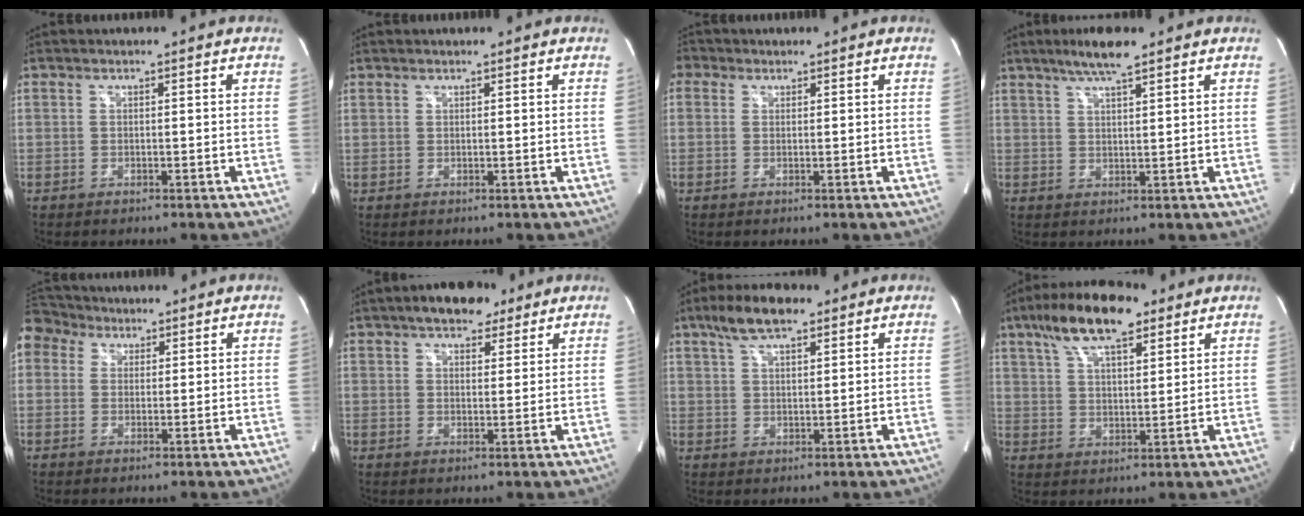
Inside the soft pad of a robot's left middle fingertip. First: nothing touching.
{"total": 0.8, "force": [0.6, 0.5, 0.0], "torque": [0.004, 0.003, 0.008]}
{"total": 2.7, "force": [1.1, 2.3, 0.9], "torque": [-0.022, 0.018, 0.020]}
{"total": 5.8, "force": [4.3, 0.4, 3.9], "torque": [-0.077, 0.008, 0.076]}
{"total": 6.0, "force": [3.9, 4.5, 1.1], "torque": [-0.029, 0.041, 0.079]}
{"total": 7.3, "force": [5.1, 3.3, 4.0], "torque": [-0.060, 0.018, 0.079]}
{"total": 7.4, "force": [5.1, 2.4, 4.8], "torque": [-0.096, 0.017, 0.092]}
{"total": 13.0, "force": [8.4, 3.9, 9.0], "torque": [-0.169, 0.023, 0.151]}